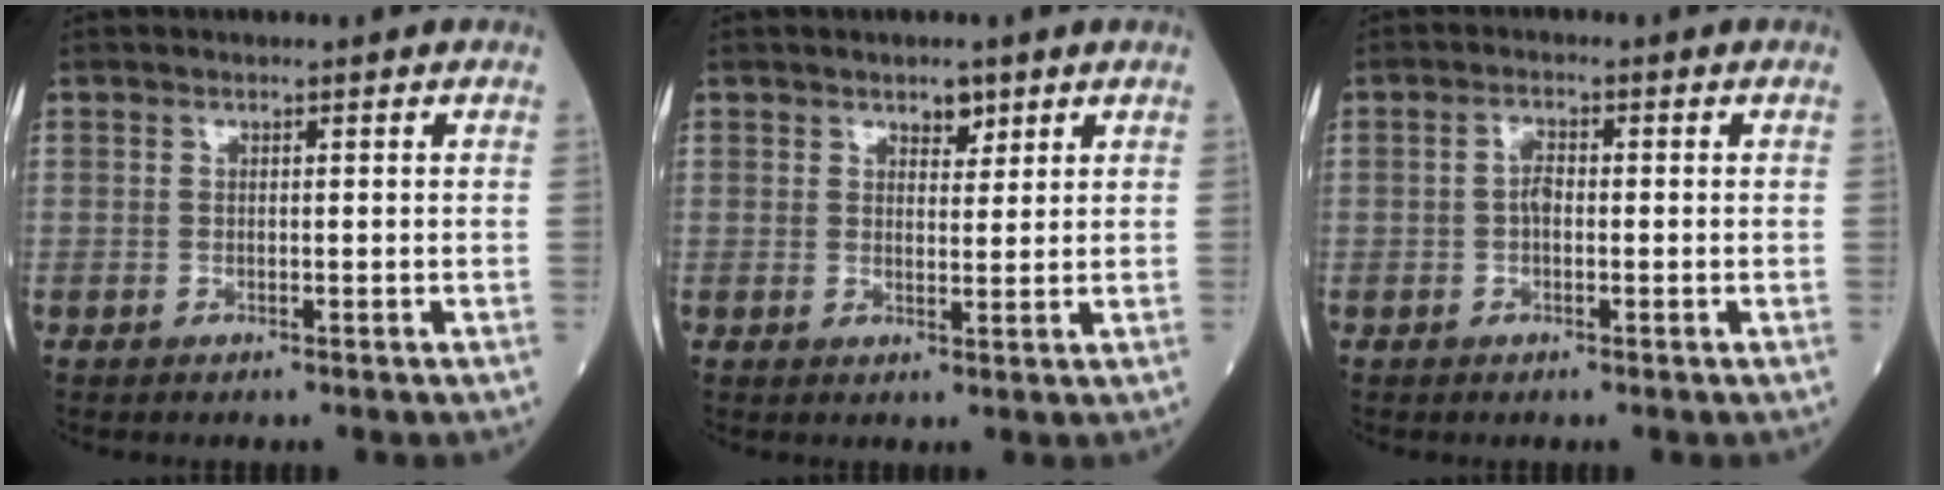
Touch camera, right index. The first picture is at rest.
{"total": 2.5, "force": [1.7, 1.2, 1.3], "torque": [-0.019, -0.001, 0.028]}
{"total": 2.0, "force": [-0.3, 1.0, 1.7], "torque": [-0.030, 0.005, -0.007]}